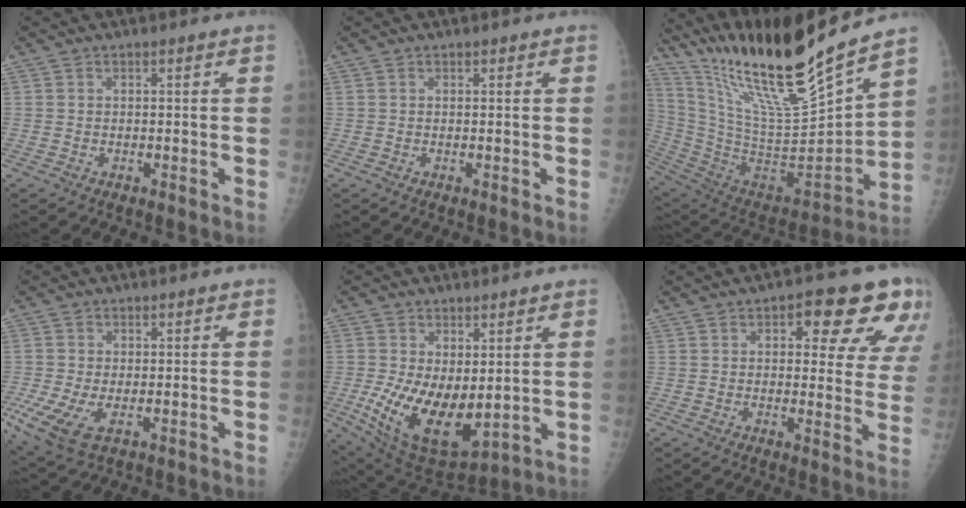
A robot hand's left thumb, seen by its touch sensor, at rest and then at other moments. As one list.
[{"total": 0.0}, {"total": 25.9, "force": [20.8, 2.1, 15.4], "torque": [-0.240, -0.115, 0.381]}, {"total": 8.4, "force": [-2.5, 4.3, 6.8], "torque": [-0.157, -0.019, -0.038]}, {"total": 14.4, "force": [-0.2, 7.8, 12.1], "torque": [-0.203, -0.031, 0.020]}, {"total": 15.1, "force": [7.7, 6.5, 11.3], "torque": [-0.085, -0.023, 0.089]}]